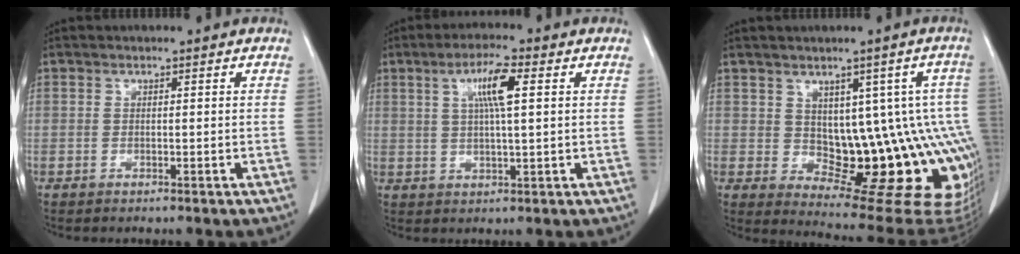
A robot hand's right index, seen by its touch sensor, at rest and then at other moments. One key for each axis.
{"total": 6.3, "fx": 2.0, "fy": 0.6, "fz": 5.9, "tx": -0.109, "ty": 0.006, "tz": 0.035}
{"total": 14.9, "fx": -0.7, "fy": 6.8, "fz": 13.3, "tx": -0.111, "ty": 0.016, "tz": 0.012}